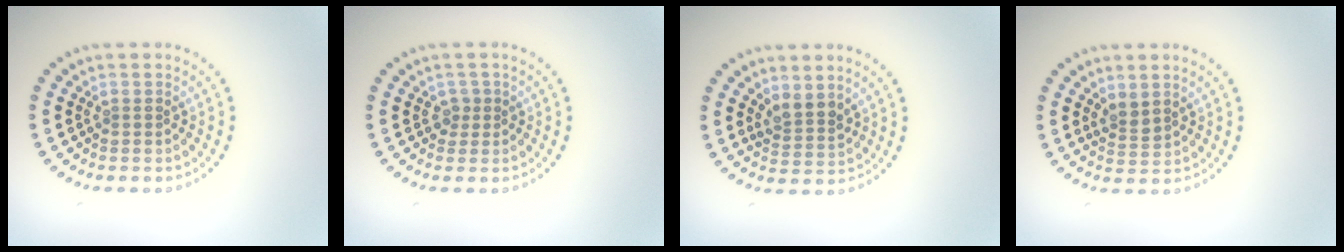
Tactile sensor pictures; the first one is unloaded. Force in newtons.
{"total": 1.2, "press": 0.9, "slide": 0.8}
{"total": 2.2, "press": 1.9, "slide": 1.2}
{"total": 1.6, "press": 1.4, "slide": 0.8}